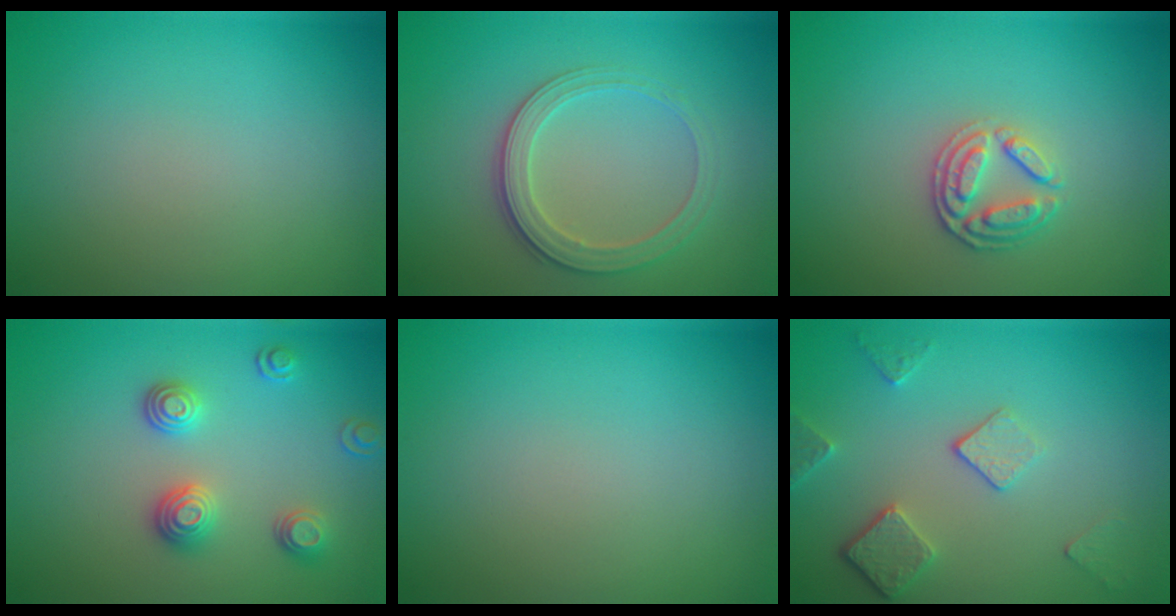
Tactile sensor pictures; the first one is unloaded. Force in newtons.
{"total": 2.9, "press": 2.8, "slide": 0.7}
{"total": 2.6, "press": 2.4, "slide": 1.0}
{"total": 2.9, "press": 2.5, "slide": 1.5}
{"total": 0.0}
{"total": 3.5, "press": 2.8, "slide": 2.2}